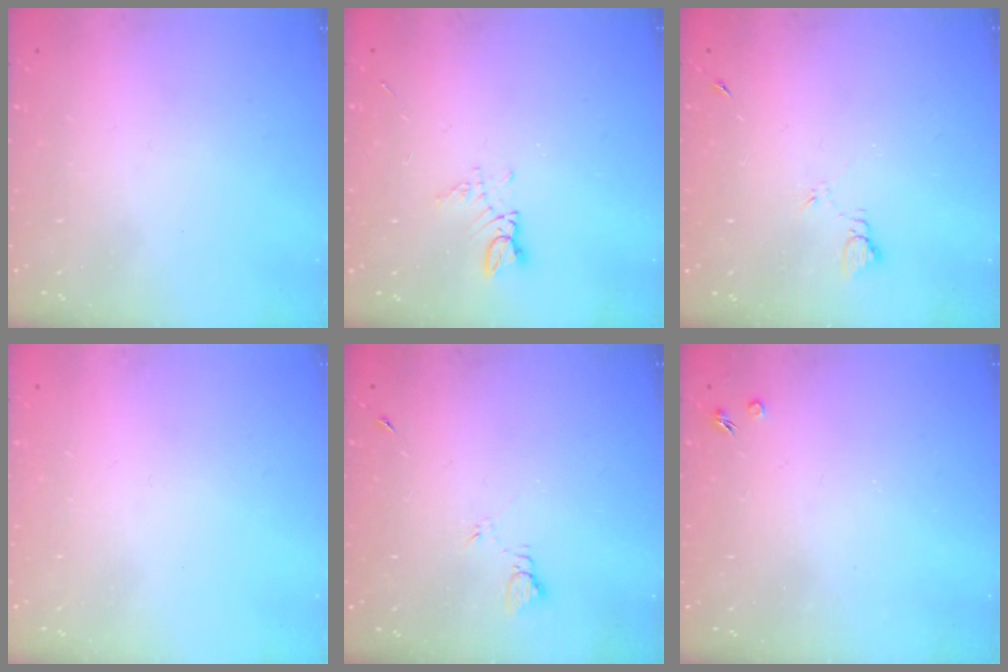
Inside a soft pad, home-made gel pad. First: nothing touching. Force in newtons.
{"total": 4.7, "press": 4.6, "slide": 0.7}
{"total": 4.3, "press": 4.2, "slide": 0.6}
{"total": 0.0}
{"total": 4.3, "press": 4.2, "slide": 0.6}
{"total": 1.7, "press": 1.7, "slide": 0.3}